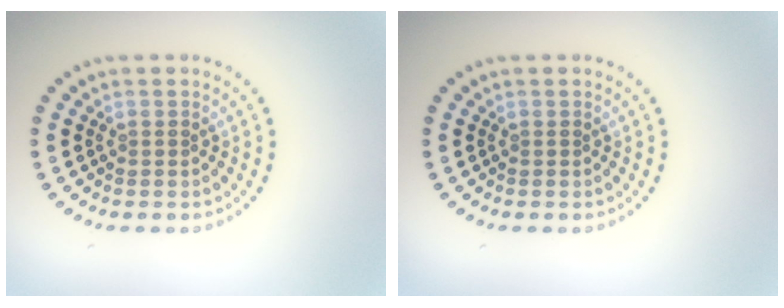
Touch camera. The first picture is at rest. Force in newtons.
{"total": 0.0}